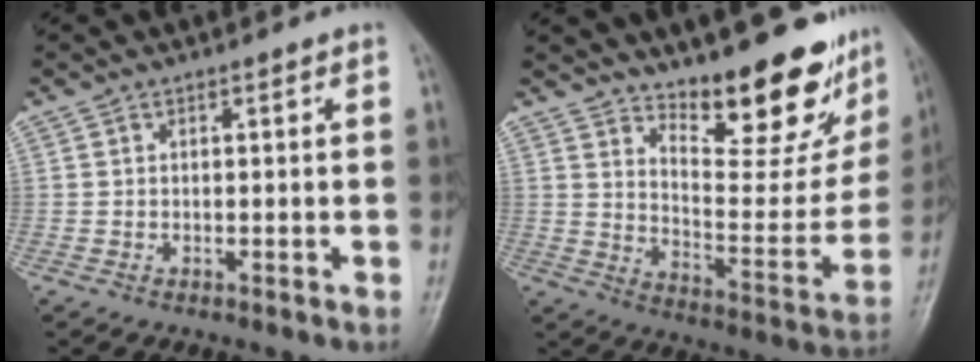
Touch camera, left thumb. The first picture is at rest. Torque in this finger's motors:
{"motor_torque": [0.83, 0.14, 1.44, -1.34, 0.16]}